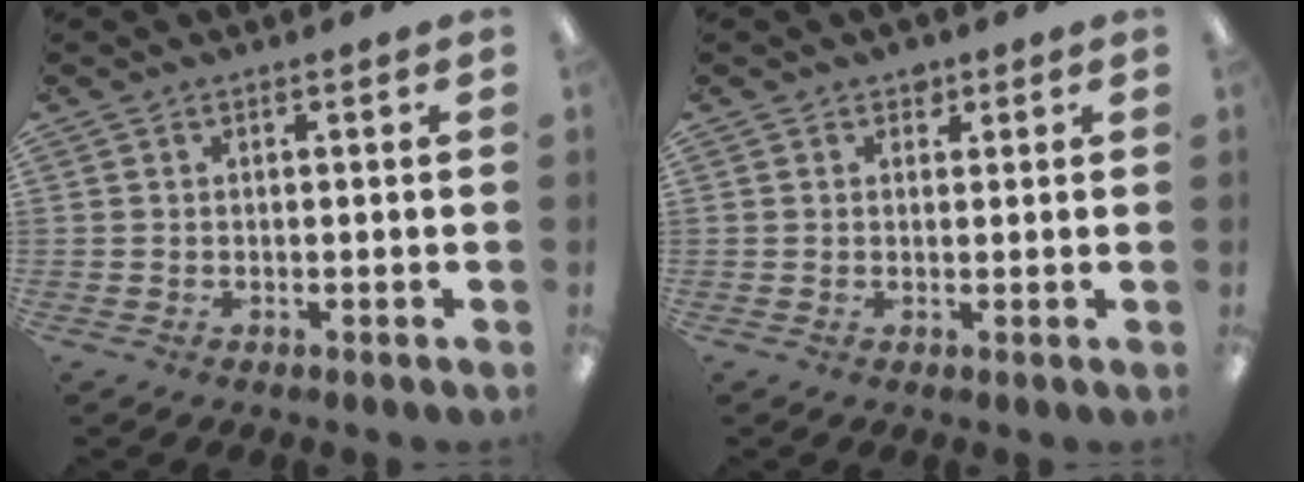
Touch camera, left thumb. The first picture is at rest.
{"total": 1.9, "force": [1.3, 1.3, 0.5], "torque": [0.005, -0.004, 0.020]}